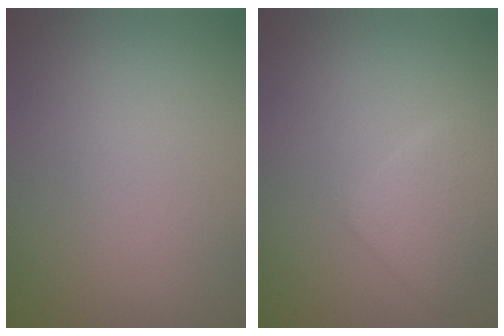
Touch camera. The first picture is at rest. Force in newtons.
{"total": 2.7, "press": 2.7, "slide": 0.2}